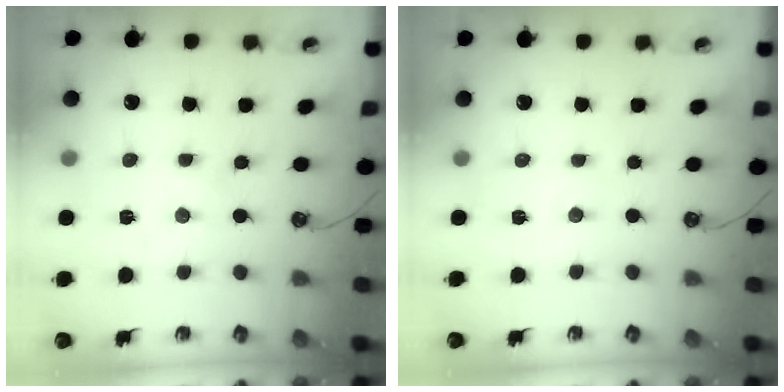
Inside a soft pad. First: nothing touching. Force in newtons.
{"total": 2.4, "press": 2.4, "slide": 0.5}